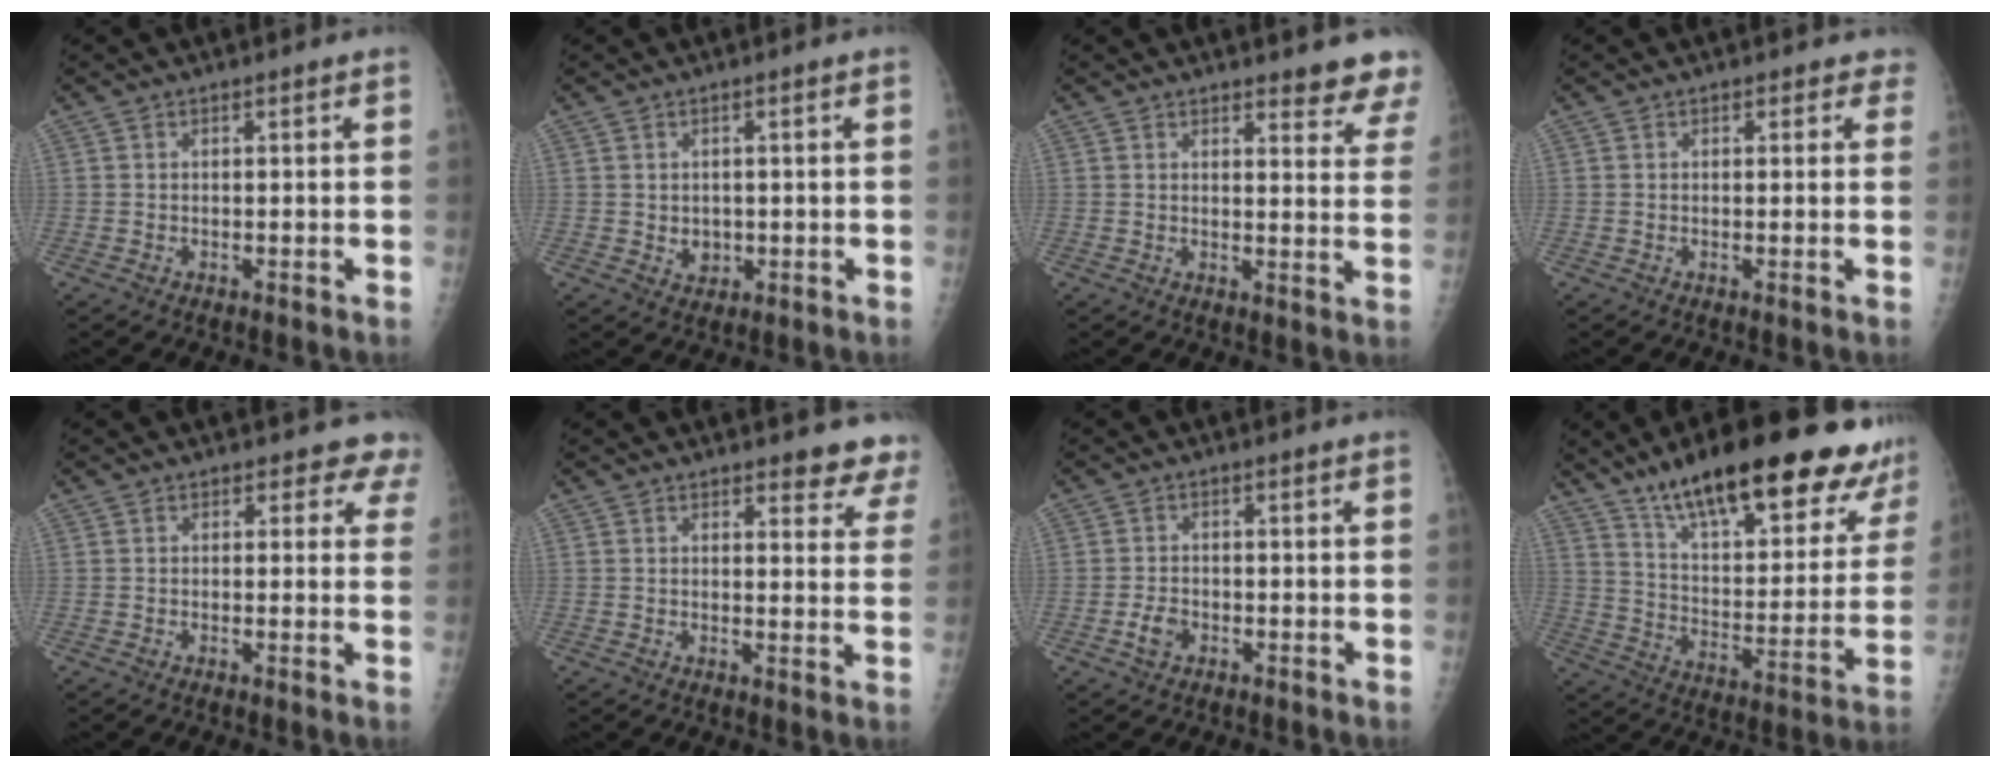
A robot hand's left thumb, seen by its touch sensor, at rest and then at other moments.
{"total": 2.6, "force": [-0.1, 2.1, 1.4], "torque": [-0.011, -0.001, 0.007]}
{"total": 8.6, "force": [7.9, 1.9, 3.0], "torque": [0.002, -0.045, 0.068]}
{"total": 1.9, "force": [1.3, 1.2, 0.6], "torque": [0.019, -0.002, 0.007]}
{"total": 3.9, "force": [3.1, 2.2, 0.8], "torque": [0.029, -0.013, 0.014]}
{"total": 6.9, "force": [6.2, 2.2, 2.1], "torque": [0.016, -0.032, 0.050]}
{"total": 2.7, "force": [-1.2, 1.8, 1.7], "torque": [-0.032, 0.010, -0.021]}
{"total": 28.6, "force": [20.6, 8.2, 18.0], "torque": [-0.229, -0.067, 0.306]}